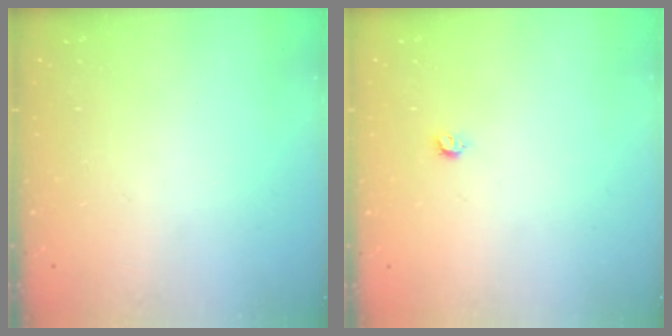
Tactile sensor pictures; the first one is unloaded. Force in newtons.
{"total": 3.4, "press": 3.4, "slide": 0.6}